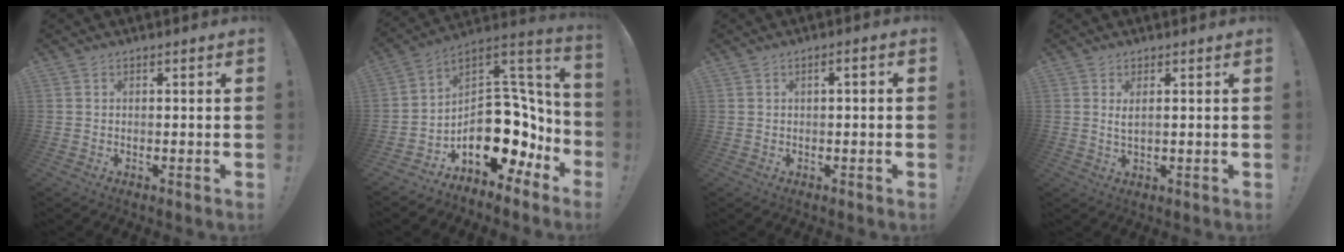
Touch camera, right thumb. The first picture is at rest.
{"total": 20.2, "force": [-4.3, 13.6, 14.3], "torque": [-0.190, 0.004, -0.038]}
{"total": 1.8, "force": [-0.4, 0.5, 1.6], "torque": [-0.024, 0.004, -0.010]}
{"total": 2.3, "force": [1.3, 0.3, 1.9], "torque": [-0.025, -0.008, 0.019]}